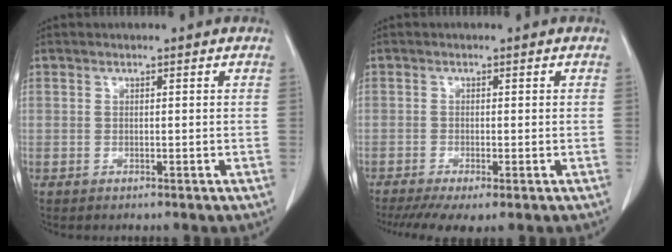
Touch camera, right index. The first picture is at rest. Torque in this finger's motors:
{"motor_torque": [0.45, -0.42, 0.49, 0.14]}